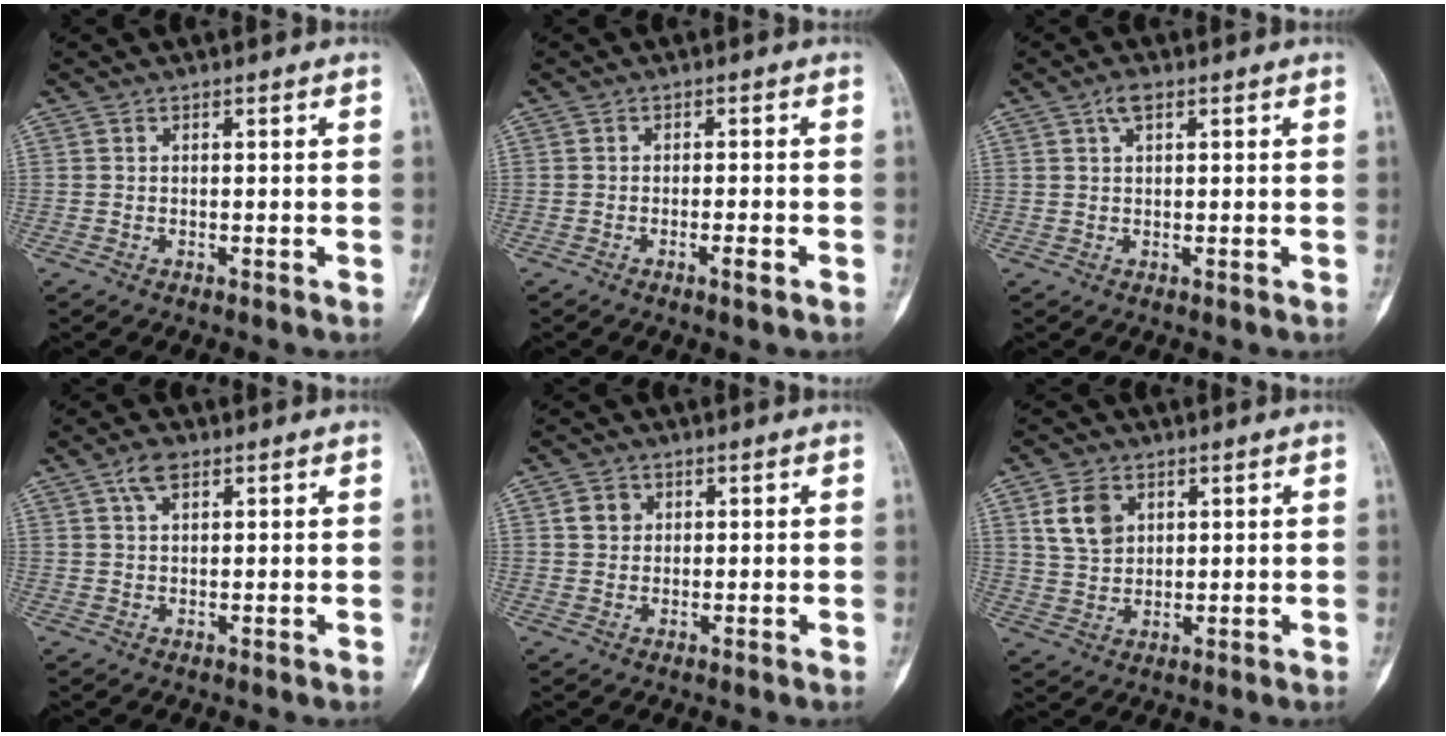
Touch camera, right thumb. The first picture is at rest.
{"total": 2.2, "force": [-1.2, 0.2, 1.8], "torque": [-0.030, 0.002, -0.021]}
{"total": 2.4, "force": [1.2, 1.0, 1.8], "torque": [-0.034, 0.004, 0.024]}
{"total": 3.5, "force": [1.9, 1.8, 2.4], "torque": [-0.042, 0.003, 0.038]}
{"total": 2.9, "force": [1.0, 2.6, 1.0], "torque": [-0.003, -0.003, 0.016]}
{"total": 7.0, "force": [2.9, 5.0, 4.0], "torque": [-0.055, -0.010, 0.060]}